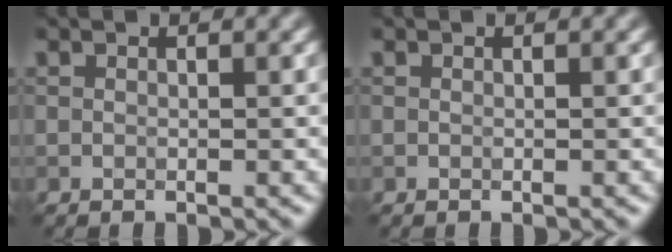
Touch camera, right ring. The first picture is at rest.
{"total": 0.0}